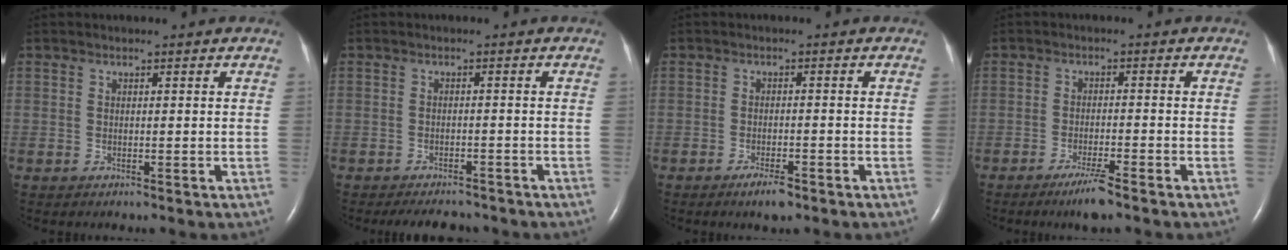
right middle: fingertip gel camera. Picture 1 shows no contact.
{"total": 6.1, "force": [-5.5, 1.9, 1.8], "torque": [-0.025, -0.006, -0.071]}
{"total": 3.0, "force": [-2.1, 0.7, 2.0], "torque": [-0.042, -0.002, -0.034]}
{"total": 4.0, "force": [-3.0, -0.1, 2.7], "torque": [-0.056, -0.009, -0.055]}